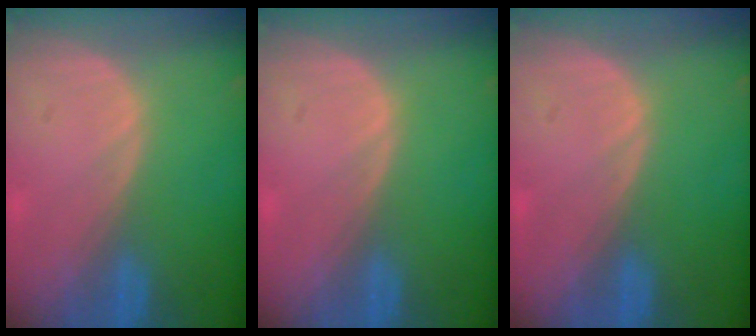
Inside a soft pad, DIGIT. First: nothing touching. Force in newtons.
{"total": 0.0}
{"total": 0.0}